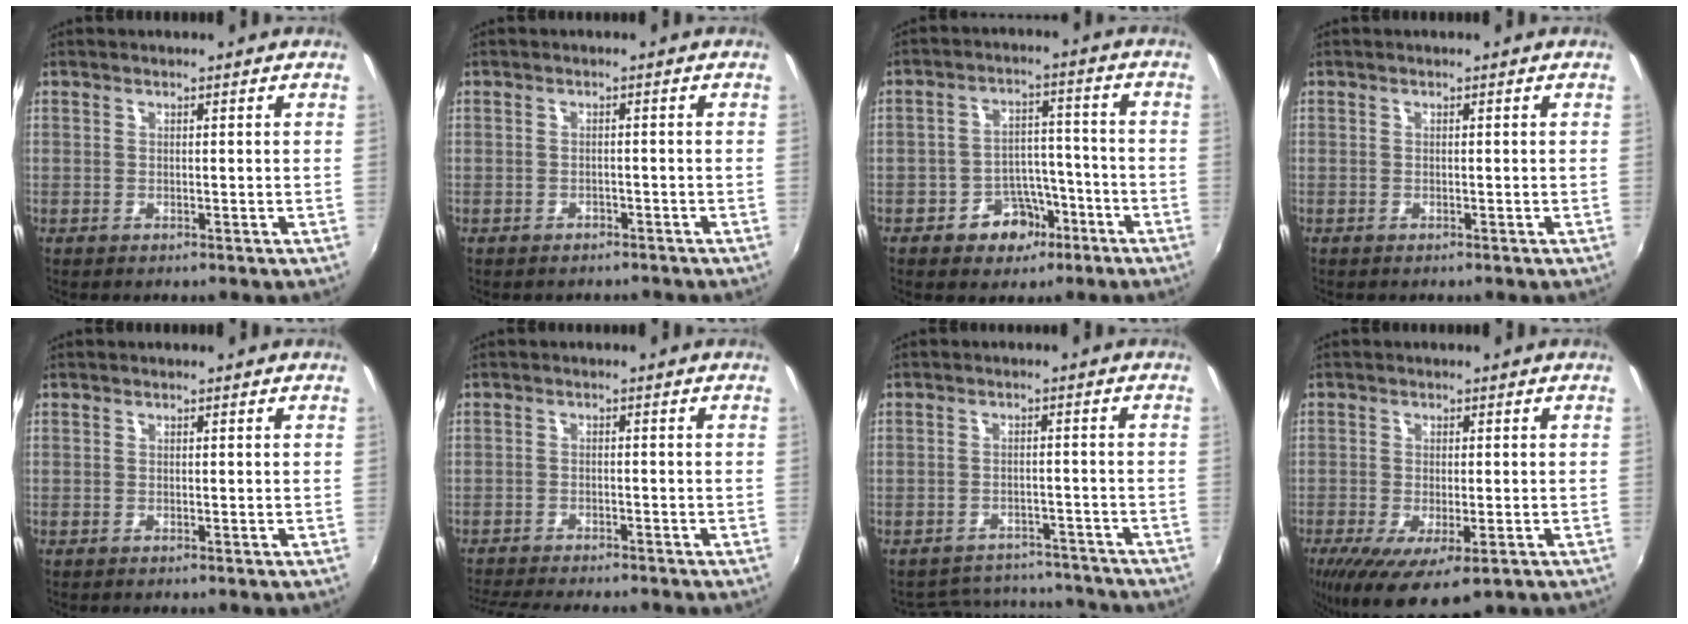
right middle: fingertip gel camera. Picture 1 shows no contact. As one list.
[{"total": 2.7, "force": [-2.3, 1.3, 0.6], "torque": [-0.016, -0.009, -0.030]}, {"total": 8.1, "force": [-4.7, 5.8, 3.1], "torque": [-0.064, 0.025, -0.061]}, {"total": 0.0}, {"total": 0.0}, {"total": 10.0, "force": [-9.0, 1.4, 4.0], "torque": [-0.098, -0.021, -0.142]}, {"total": 11.0, "force": [-10.3, 3.6, 1.2], "torque": [-0.033, 0.025, -0.130]}, {"total": 11.2, "force": [-5.8, 4.1, 8.6], "torque": [-0.169, -0.051, -0.086]}]